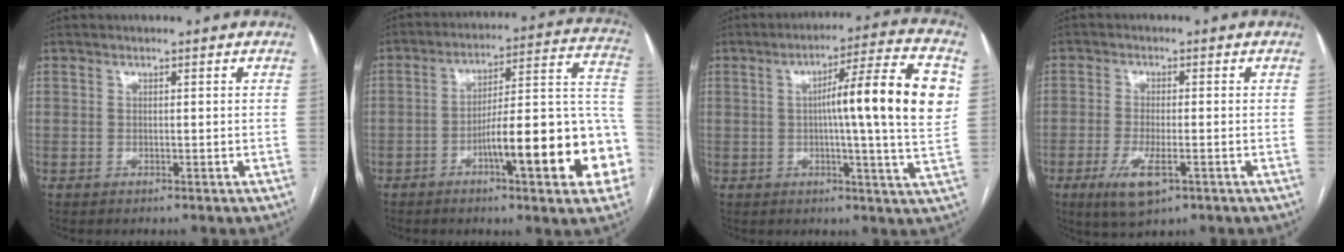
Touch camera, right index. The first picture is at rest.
{"total": 19.7, "force": [-6.8, 2.8, 18.2], "torque": [-0.187, 0.032, -0.090]}
{"total": 16.0, "force": [2.3, -0.3, 15.8], "torque": [-0.231, 0.013, 0.024]}
{"total": 6.1, "force": [-2.8, 1.7, 5.1], "torque": [-0.102, -0.012, -0.043]}